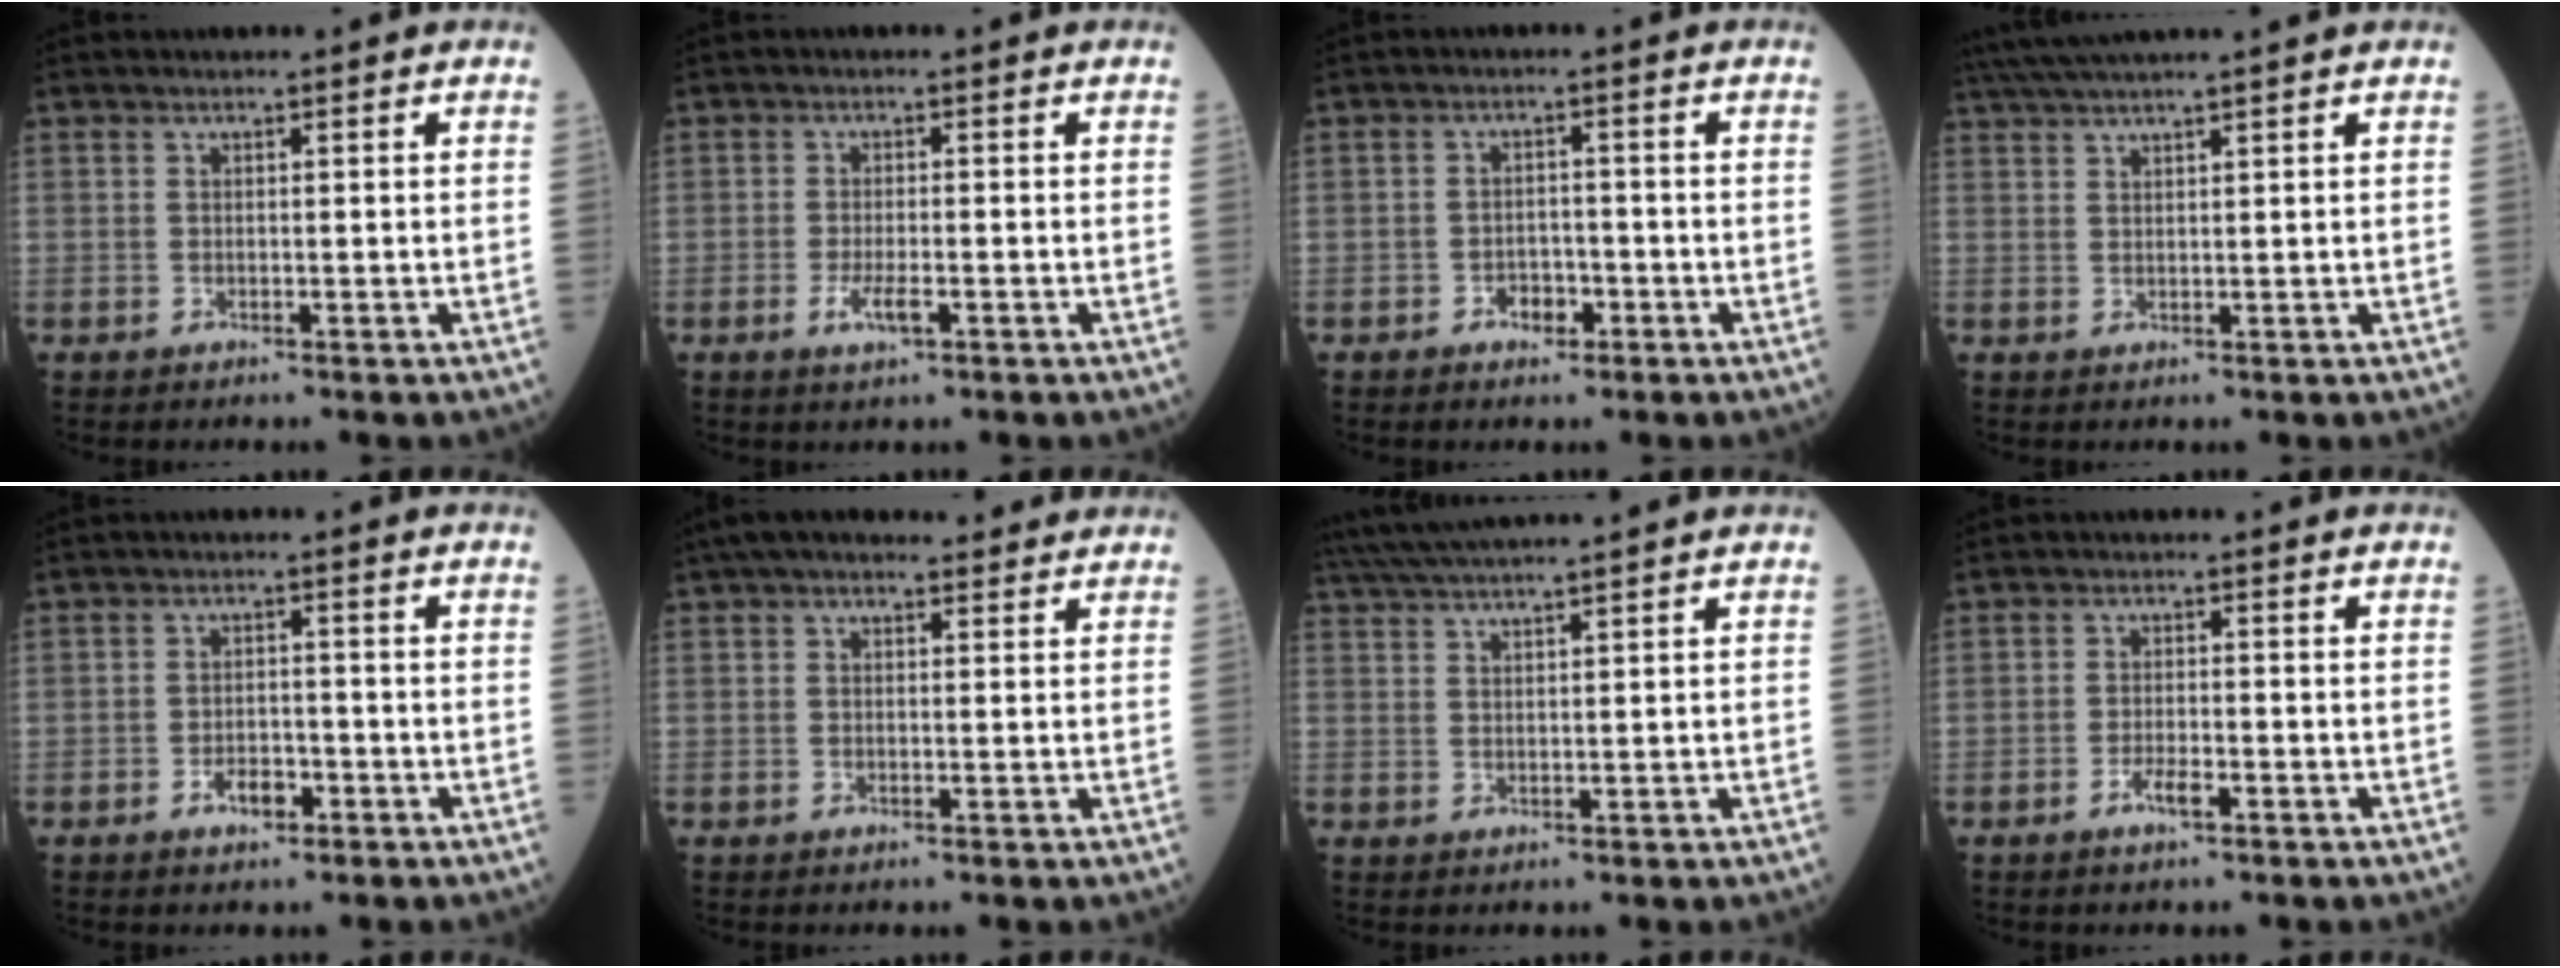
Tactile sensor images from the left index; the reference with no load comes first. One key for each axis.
{"total": 2.9, "fx": -1.3, "fy": 0.7, "fz": 2.5, "tx": -0.054, "ty": -0.006, "tz": -0.025}
{"total": 2.8, "fx": -1.6, "fy": 1.8, "fz": 1.4, "tx": -0.017, "ty": 0.003, "tz": -0.026}
{"total": 7.2, "fx": 6.1, "fy": -1.3, "fz": 3.5, "tx": -0.060, "ty": 0.028, "tz": 0.103}
{"total": 3.0, "fx": -1.8, "fy": 1.6, "fz": 1.8, "tx": -0.031, "ty": 0.001, "tz": -0.031}
{"total": 8.4, "fx": 6.9, "fy": 2.6, "fz": 4.0, "tx": -0.060, "ty": 0.041, "tz": 0.103}
{"total": 9.5, "fx": 8.3, "fy": -1.2, "fz": 4.3, "tx": -0.076, "ty": 0.029, "tz": 0.132}
{"total": 2.3, "fx": -1.4, "fy": 0.5, "fz": 1.7, "tx": -0.034, "ty": -0.003, "tz": -0.028}